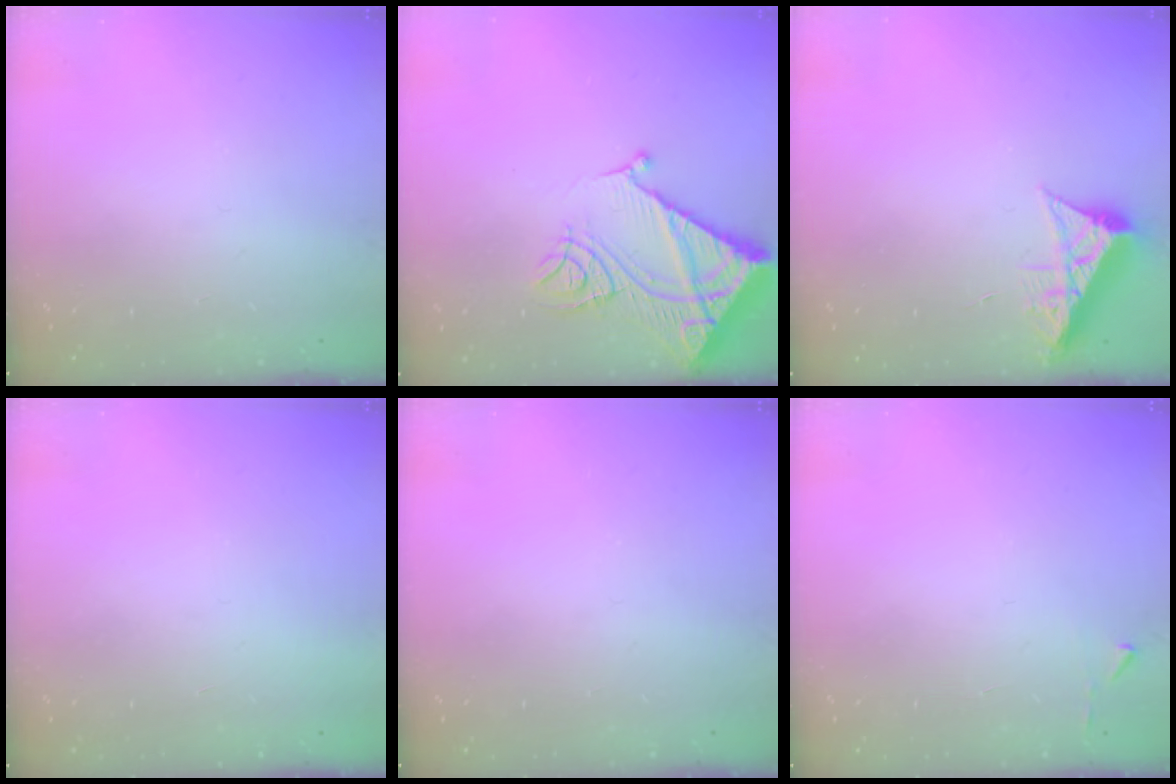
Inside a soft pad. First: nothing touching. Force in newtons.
{"total": 16.1, "press": 16.0, "slide": 1.8}
{"total": 7.7, "press": 7.6, "slide": 1.0}
{"total": 1.5, "press": 1.5, "slide": 0.1}
{"total": 0.0}
{"total": 3.2, "press": 3.2, "slide": 0.4}